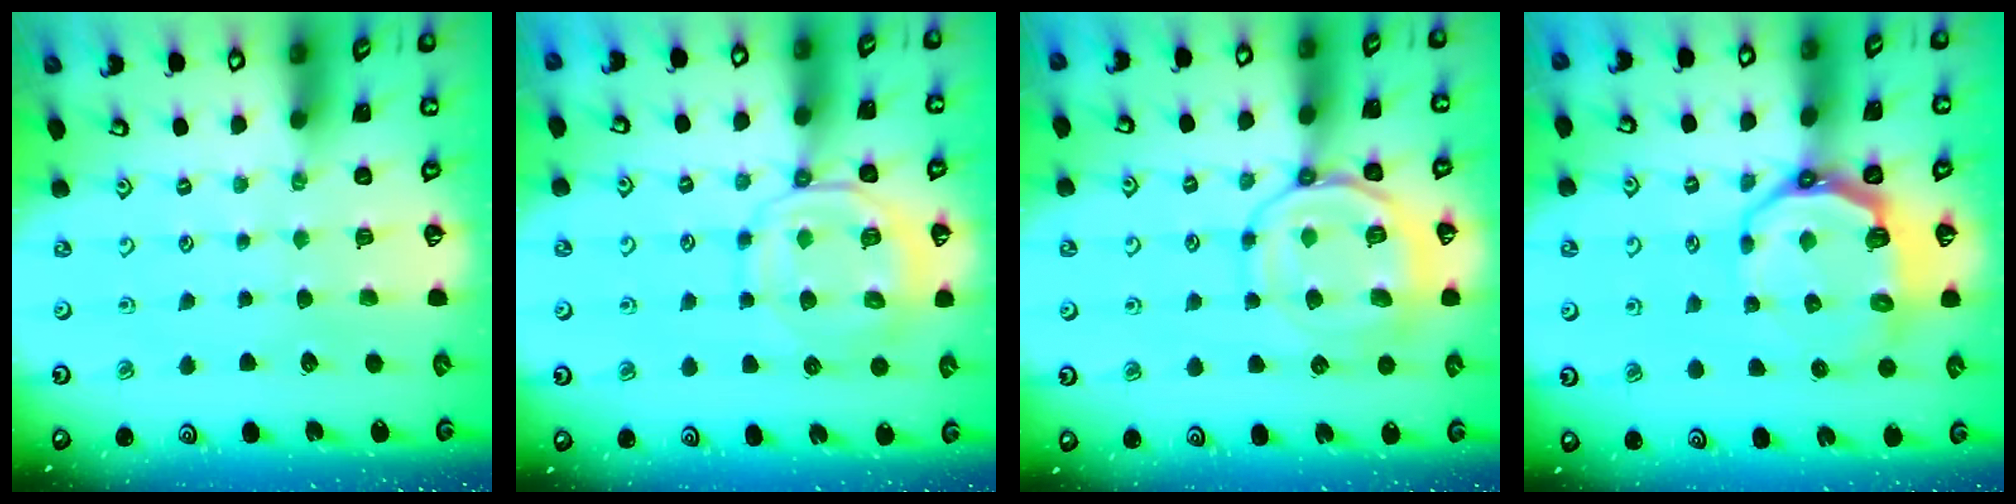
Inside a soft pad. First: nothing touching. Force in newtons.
{"total": 9.4, "press": 9.4, "slide": 1.1}
{"total": 12.5, "press": 12.5, "slide": 1.2}
{"total": 9.6, "press": 8.5, "slide": 4.4}